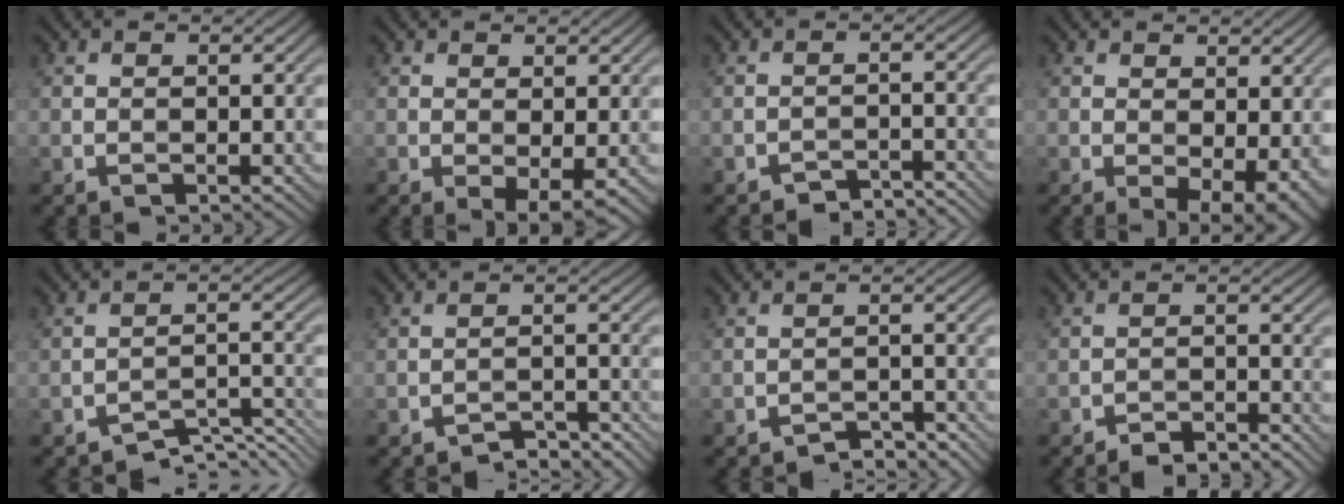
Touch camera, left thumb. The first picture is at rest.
{"total": 3.0, "force": [-0.2, 1.0, 2.8], "torque": [-0.049, -0.008, 0.001]}
{"total": 3.0, "force": [-2.9, 0.5, 0.7], "torque": [-0.005, 0.010, -0.047]}
{"total": 5.1, "force": [-0.2, 2.4, 4.5], "torque": [-0.063, -0.011, 0.008]}
{"total": 4.9, "force": [-4.2, 1.1, 2.2], "torque": [-0.032, 0.003, -0.065]}
{"total": 3.6, "force": [-3.3, 0.7, 1.1], "torque": [-0.014, 0.009, -0.051]}
{"total": 3.5, "force": [-3.2, 0.7, 1.2], "torque": [-0.015, 0.009, -0.049]}
{"total": 3.1, "force": [-2.9, 0.4, 1.1], "torque": [-0.014, 0.008, -0.049]}